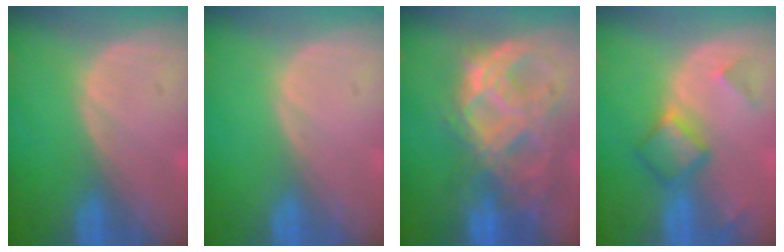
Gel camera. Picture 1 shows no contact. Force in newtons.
{"total": 0.0}
{"total": 11.4, "press": 9.6, "slide": 6.2}
{"total": 4.9, "press": 4.7, "slide": 1.4}